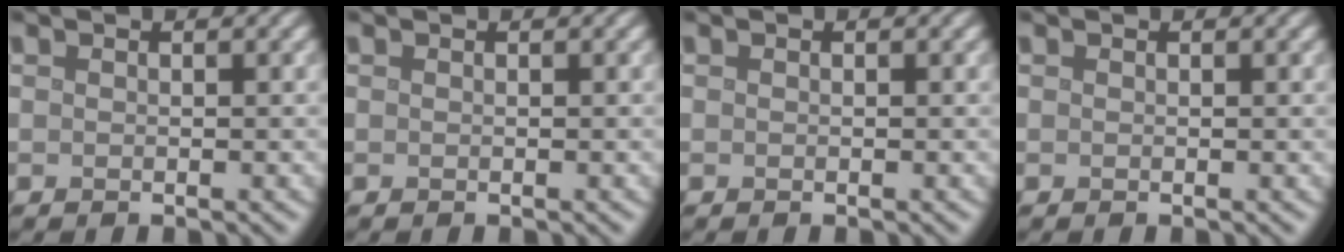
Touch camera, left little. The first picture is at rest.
{"total": 0.0}
{"total": 0.0}
{"total": 0.0}